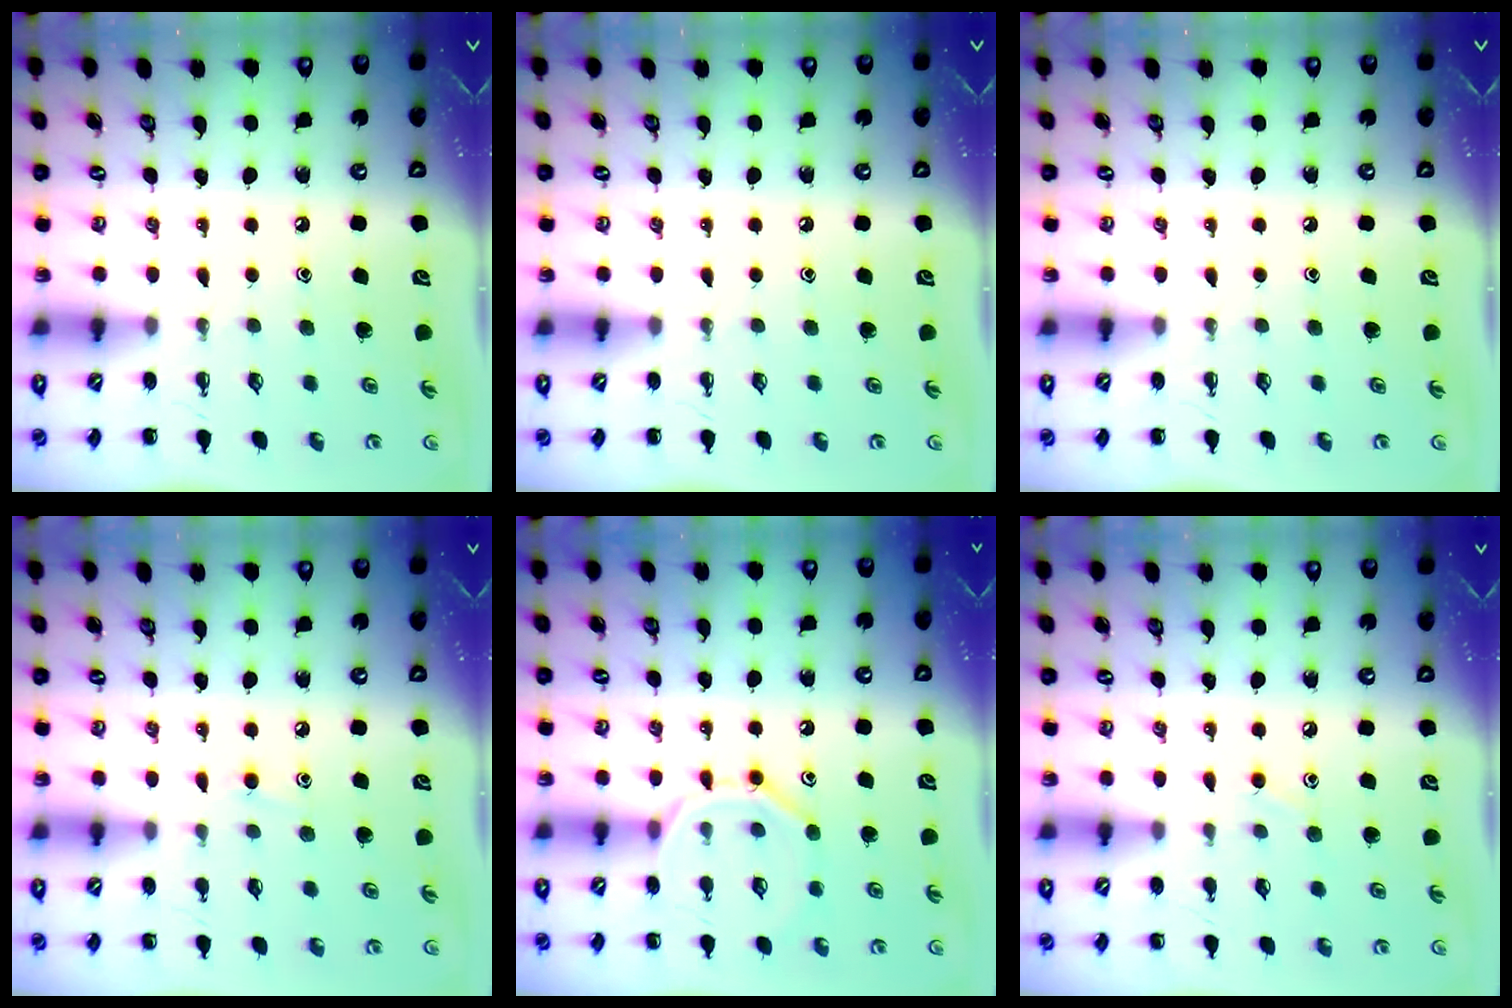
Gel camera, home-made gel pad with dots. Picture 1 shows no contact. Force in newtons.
{"total": 0.0}
{"total": 0.0}
{"total": 7.7, "press": 7.3, "slide": 2.4}
{"total": 11.6, "press": 11.6, "slide": 0.7}
{"total": 4.8, "press": 4.5, "slide": 1.6}